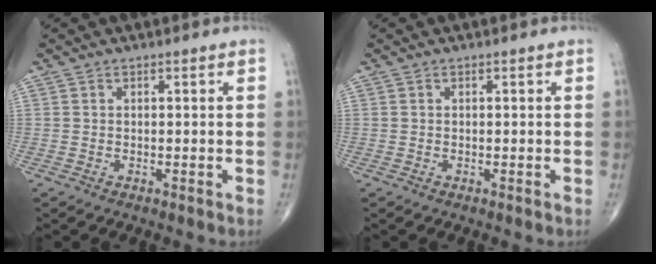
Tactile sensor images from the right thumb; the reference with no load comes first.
{"total": 0.0}